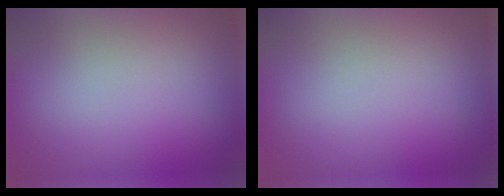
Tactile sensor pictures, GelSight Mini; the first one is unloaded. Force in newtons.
{"total": 0.0}